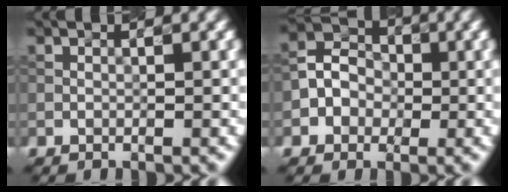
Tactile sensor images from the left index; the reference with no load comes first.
{"total": 3.1, "force": [-0.6, 2.7, 1.3], "torque": [-0.012, 0.012, -0.019]}